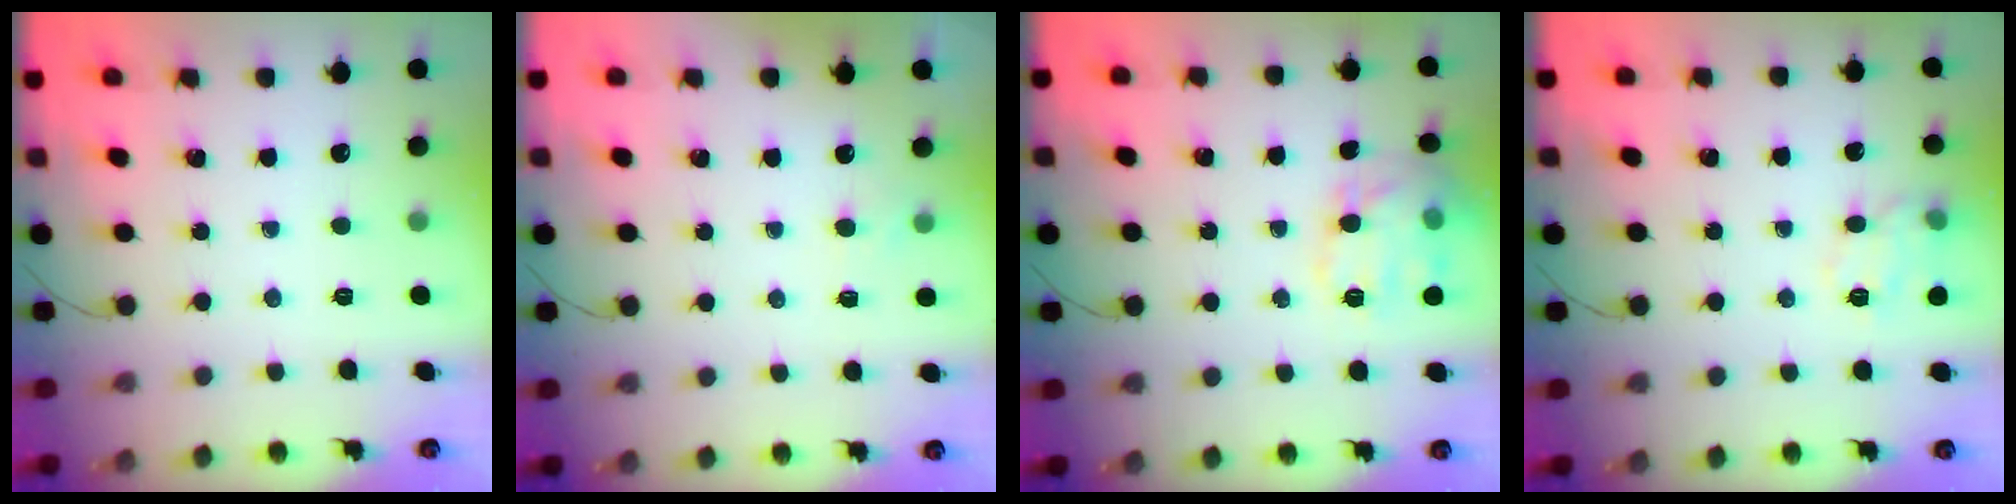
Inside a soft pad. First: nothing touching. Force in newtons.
{"total": 3.3, "press": 3.1, "slide": 1.2}
{"total": 15.1, "press": 15.0, "slide": 0.8}
{"total": 10.6, "press": 10.6, "slide": 0.2}